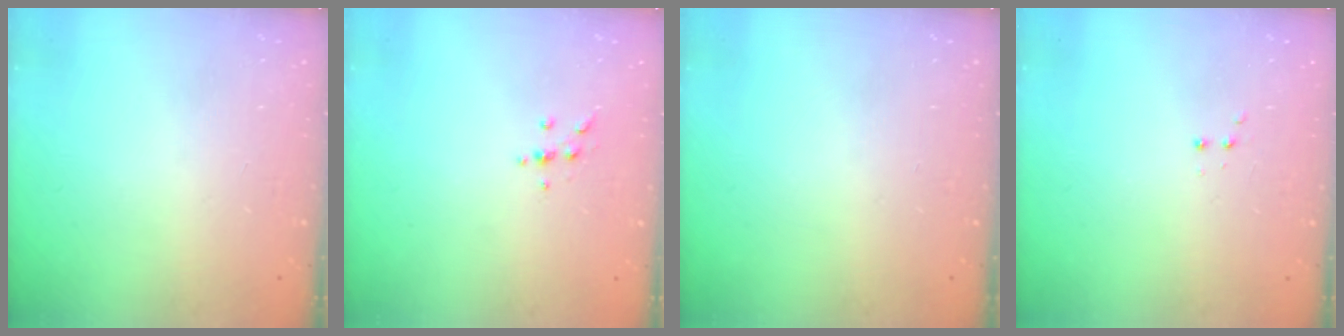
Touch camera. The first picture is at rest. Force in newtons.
{"total": 3.8, "press": 3.6, "slide": 1.2}
{"total": 0.0}
{"total": 2.8, "press": 2.8, "slide": 0.6}